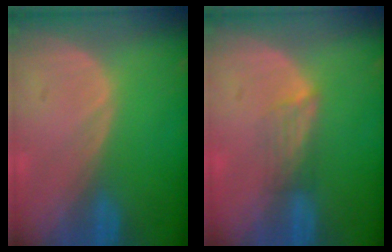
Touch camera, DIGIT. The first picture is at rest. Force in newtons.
{"total": 2.8, "press": 2.5, "slide": 1.4}